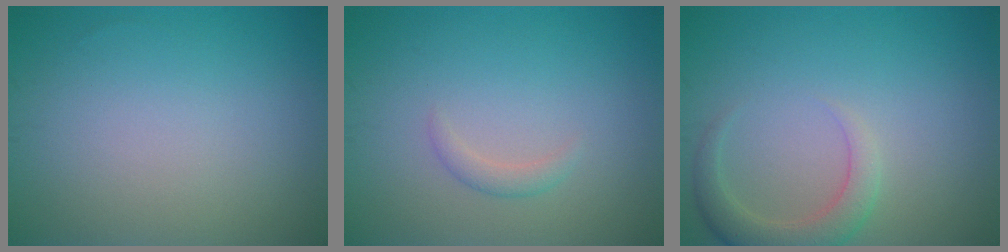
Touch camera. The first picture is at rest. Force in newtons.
{"total": 1.1, "press": 1.1, "slide": 0.1}
{"total": 3.1, "press": 3.1, "slide": 0.4}